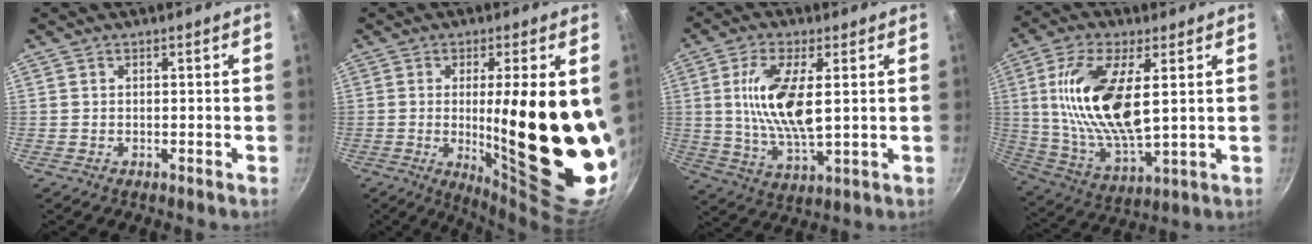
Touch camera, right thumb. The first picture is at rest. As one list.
[{"total": 23.5, "force": [0.0, 5.4, 22.9], "torque": [-0.302, -0.035, 0.012]}, {"total": 13.2, "force": [2.2, 5.0, 12.0], "torque": [-0.230, -0.010, 0.043]}, {"total": 18.5, "force": [3.7, 7.8, 16.4], "torque": [-0.318, -0.018, 0.074]}]